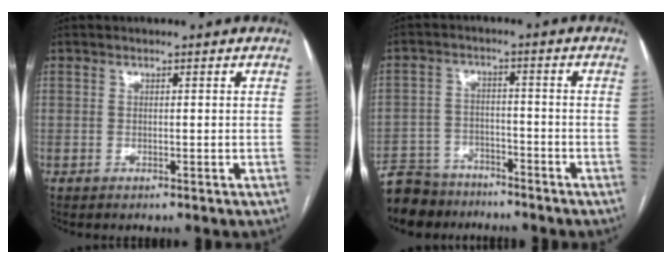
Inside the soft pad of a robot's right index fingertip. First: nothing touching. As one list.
[{"total": 9.4, "force": [-8.0, 4.7, 1.4], "torque": [-0.035, 0.007, -0.130]}]